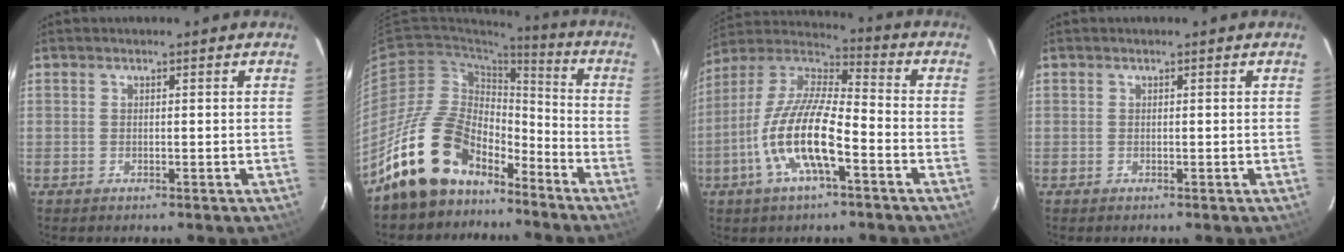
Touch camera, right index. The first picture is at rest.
{"total": 18.2, "force": [-13.2, 10.0, 7.6], "torque": [-0.153, 0.026, -0.219]}
{"total": 15.6, "force": [-6.0, 4.3, 13.7], "torque": [-0.278, -0.008, -0.123]}
{"total": 0.0}